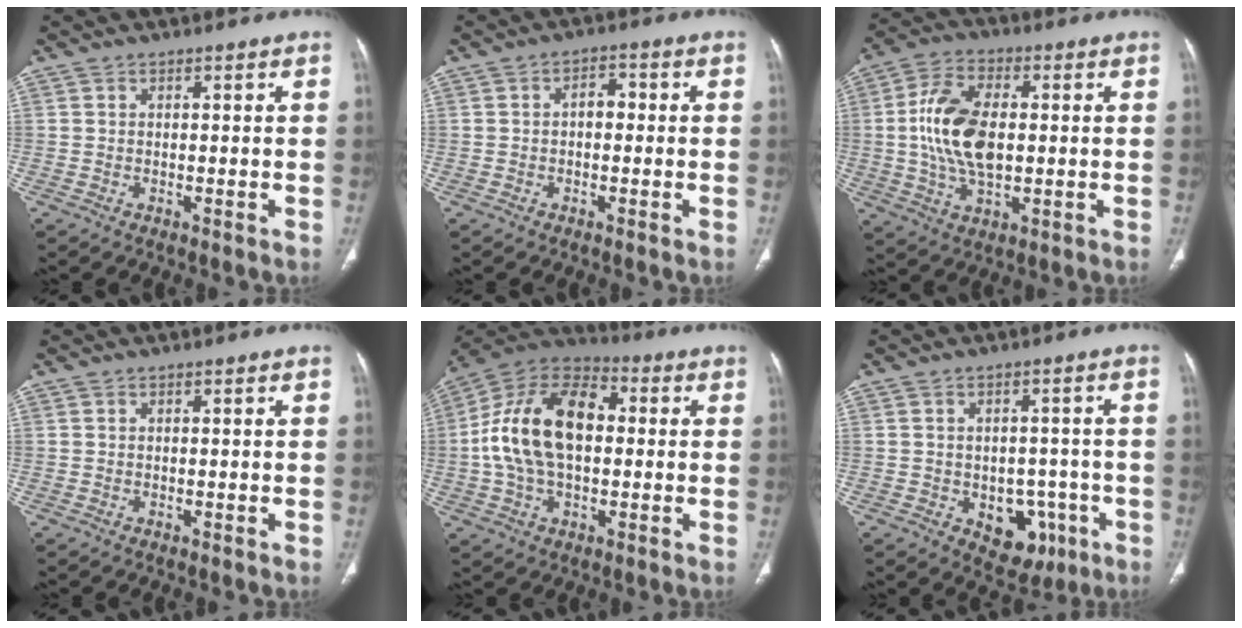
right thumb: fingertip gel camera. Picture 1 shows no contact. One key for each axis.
{"total": 3.2, "fx": -0.1, "fy": 2.1, "fz": 2.4, "tx": -0.027, "ty": 0.014, "tz": -0.008}
{"total": 13.9, "fx": 0.4, "fy": 7.8, "fz": 11.5, "tx": -0.223, "ty": 0.010, "tz": 0.008}
{"total": 0.0}
{"total": 19.1, "fx": 1.0, "fy": 11.6, "fz": 15.2, "tx": -0.279, "ty": 0.032, "tz": 0.012}
{"total": 8.9, "fx": -3.2, "fy": 6.4, "fz": 5.3, "tx": -0.031, "ty": 0.021, "tz": -0.027}